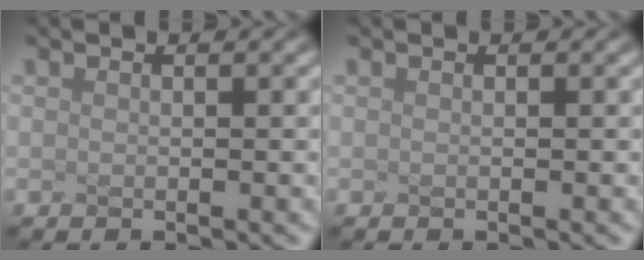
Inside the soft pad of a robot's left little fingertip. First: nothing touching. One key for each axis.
{"total": 0.0}